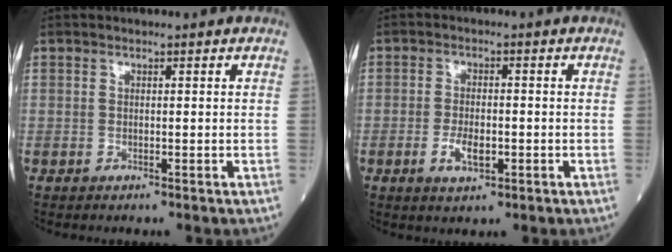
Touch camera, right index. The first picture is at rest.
{"total": 4.2, "force": [-1.4, 1.7, 3.6], "torque": [-0.071, -0.001, -0.022]}